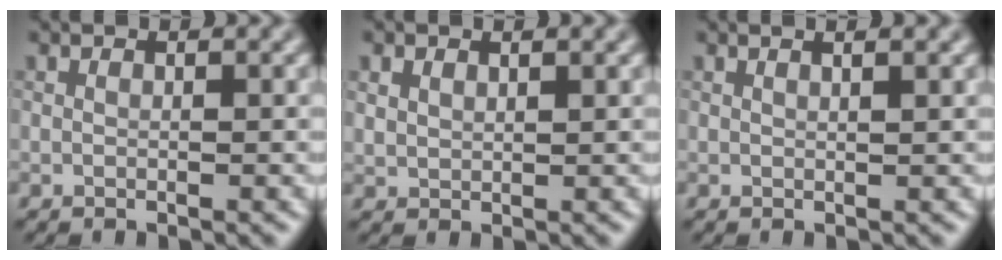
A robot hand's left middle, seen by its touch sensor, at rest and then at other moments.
{"total": 0.6, "force": [0.5, 0.2, 0.2], "torque": [-0.013, 0.001, 0.026]}
{"total": 2.0, "force": [1.2, 0.8, 1.3], "torque": [0.007, 0.016, -0.004]}